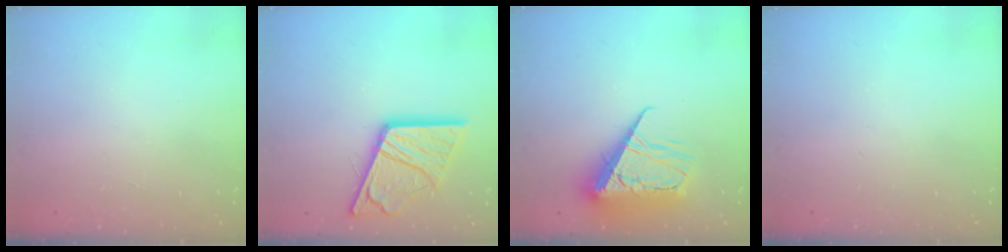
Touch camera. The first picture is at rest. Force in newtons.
{"total": 18.5, "press": 18.4, "slide": 2.2}
{"total": 13.6, "press": 13.5, "slide": 1.6}
{"total": 0.0}